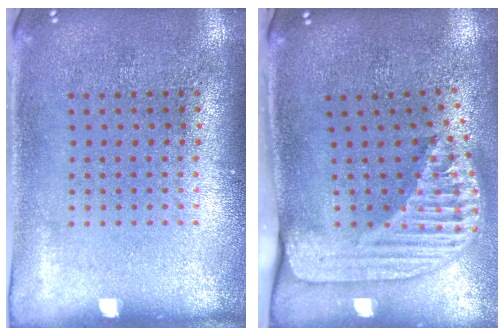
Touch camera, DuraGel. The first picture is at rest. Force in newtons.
{"total": 2.5, "press": 1.8, "slide": 1.7}